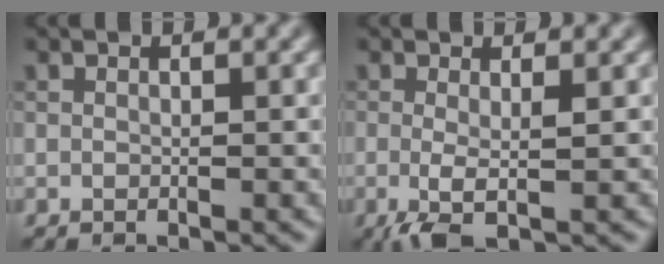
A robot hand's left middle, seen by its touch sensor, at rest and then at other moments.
{"total": 2.2, "force": [-0.3, 0.3, 2.2], "torque": [-0.053, -0.007, -0.008]}